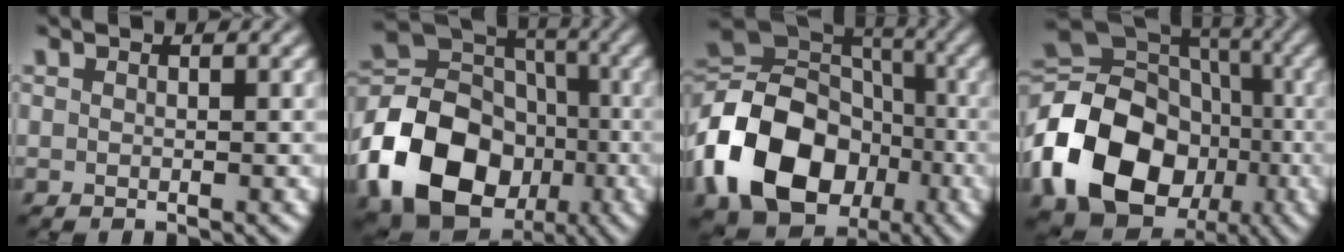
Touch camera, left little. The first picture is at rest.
{"total": 14.9, "force": [-5.4, 11.4, 7.9], "torque": [-0.194, -0.009, -0.107]}
{"total": 15.7, "force": [-5.1, 11.7, 9.0], "torque": [-0.207, -0.009, -0.106]}
{"total": 17.4, "force": [-5.0, 13.3, 10.0], "torque": [-0.217, 0.000, -0.099]}